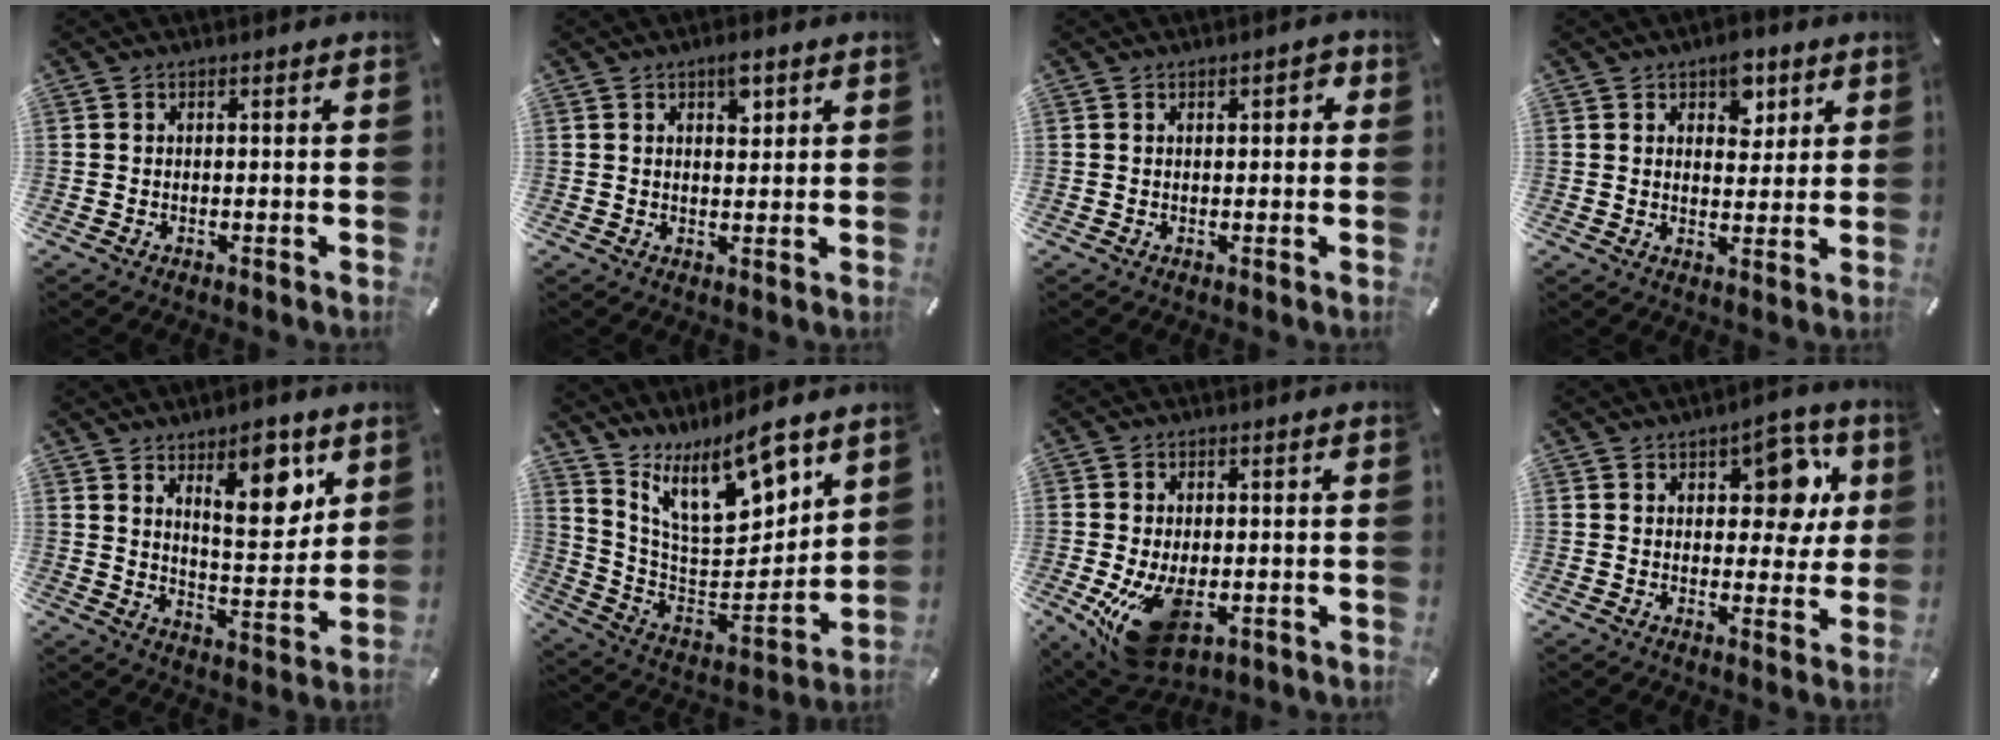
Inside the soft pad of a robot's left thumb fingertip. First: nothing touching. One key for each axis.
{"total": 4.0, "fx": 2.1, "fy": 2.0, "fz": 2.7, "tx": -0.028, "ty": -0.009, "tz": 0.029}
{"total": 2.0, "fx": 0.5, "fy": 1.1, "fz": 1.6, "tx": -0.023, "ty": 0.003, "tz": 0.006}
{"total": 6.7, "fx": 3.7, "fy": 4.4, "fz": 3.5, "tx": -0.024, "ty": -0.014, "tz": 0.058}
{"total": 12.0, "fx": 7.5, "fy": 5.3, "fz": 7.7, "tx": -0.089, "ty": -0.052, "tz": 0.125}
{"total": 16.9, "fx": 12.6, "fy": 6.9, "fz": 9.0, "tx": -0.151, "ty": -0.107, "tz": 0.224}
{"total": 11.4, "fx": -3.0, "fy": 6.3, "fz": 9.0, "tx": -0.183, "ty": -0.003, "tz": -0.046}
{"total": 10.9, "fx": 4.3, "fy": 6.7, "fz": 7.4, "tx": -0.083, "ty": -0.017, "tz": 0.070}